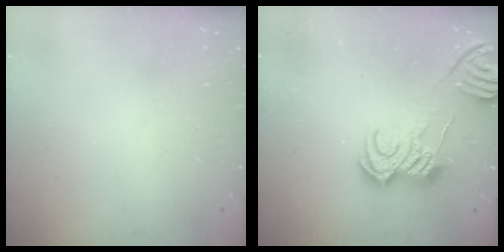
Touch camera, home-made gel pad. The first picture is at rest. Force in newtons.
{"total": 9.0, "press": 9.0, "slide": 0.7}